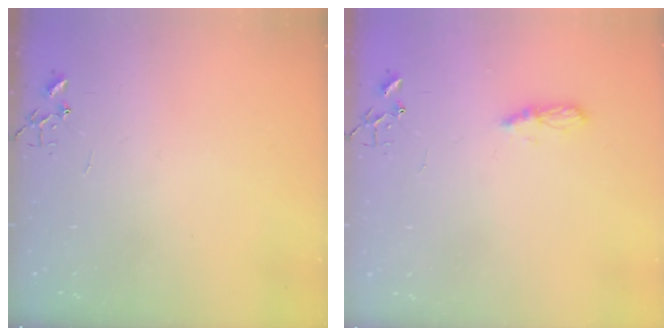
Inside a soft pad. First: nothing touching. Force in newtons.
{"total": 5.1, "press": 5.1, "slide": 0.5}